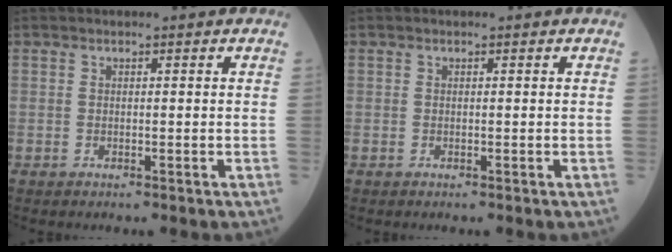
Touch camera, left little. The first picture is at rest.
{"total": 0.0}